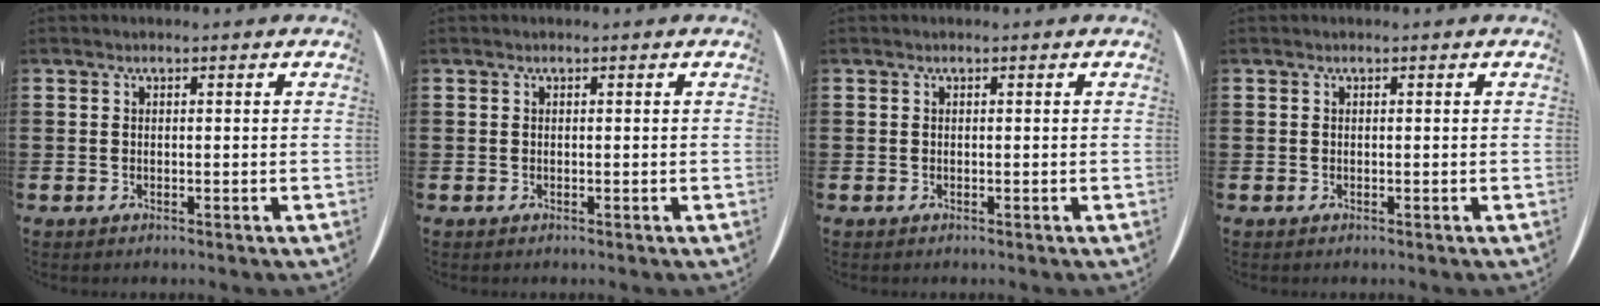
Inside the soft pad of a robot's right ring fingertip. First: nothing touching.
{"total": 0.0}
{"total": 0.0}
{"total": 0.0}